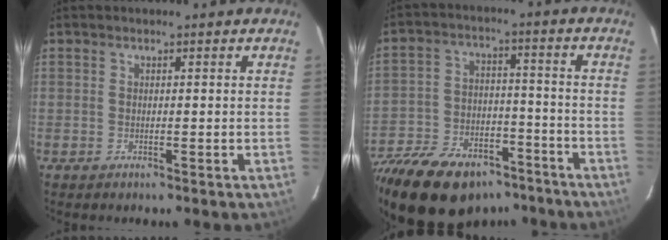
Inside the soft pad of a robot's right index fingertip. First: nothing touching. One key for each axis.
{"total": 26.0, "fx": -18.8, "fy": 12.8, "fz": 12.5, "tx": -0.273, "ty": 0.000, "tz": -0.279}